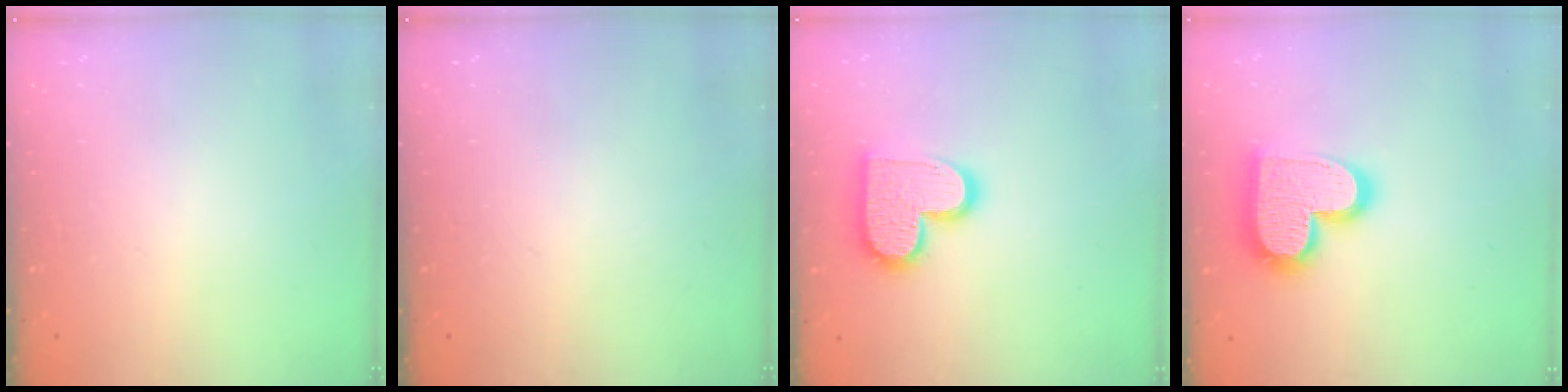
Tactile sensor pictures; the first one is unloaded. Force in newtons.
{"total": 0.0}
{"total": 13.8, "press": 13.8, "slide": 0.6}
{"total": 17.9, "press": 17.9, "slide": 1.1}